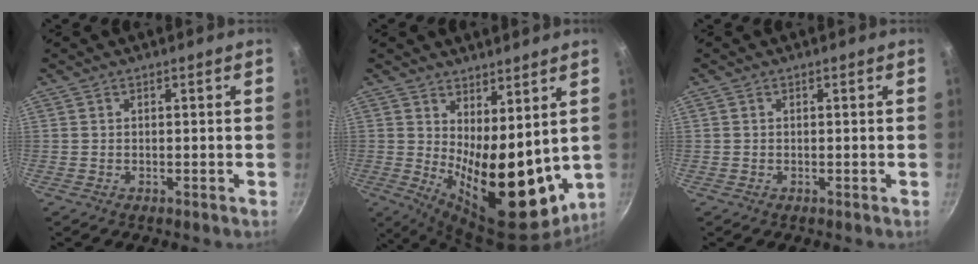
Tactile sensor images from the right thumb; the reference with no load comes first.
{"total": 17.7, "force": [2.5, 8.2, 15.5], "torque": [-0.183, -0.045, 0.060]}
{"total": 0.0}